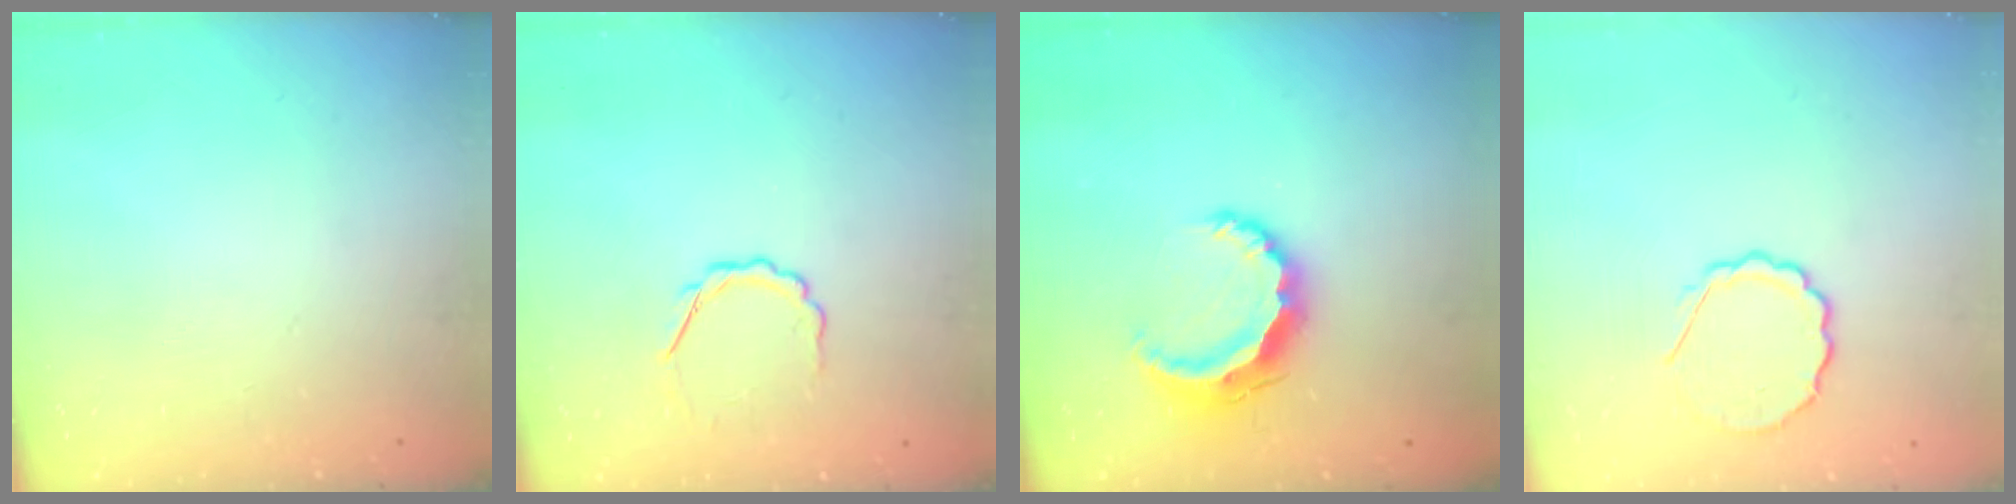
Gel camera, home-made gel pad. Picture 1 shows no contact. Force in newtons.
{"total": 3.7, "press": 3.5, "slide": 1.1}
{"total": 7.9, "press": 7.9, "slide": 0.8}
{"total": 7.1, "press": 6.9, "slide": 1.6}